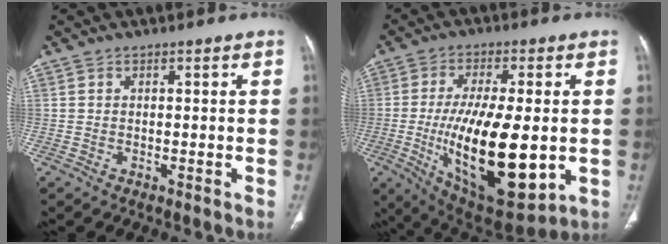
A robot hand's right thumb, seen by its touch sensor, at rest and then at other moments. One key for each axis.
{"total": 23.1, "fx": -3.0, "fy": 9.1, "fz": 21.1, "tx": -0.361, "ty": -0.029, "tz": -0.027}